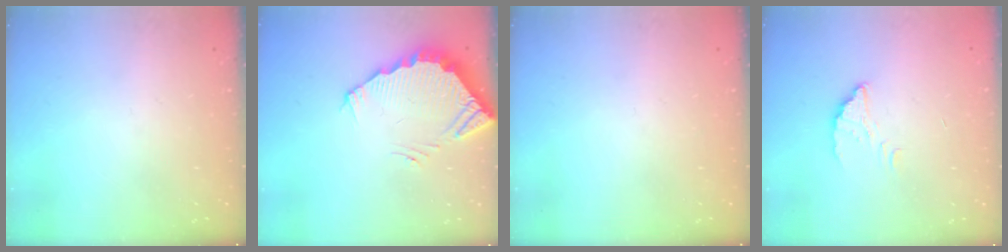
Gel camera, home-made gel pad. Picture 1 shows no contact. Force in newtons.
{"total": 3.8, "press": 3.8, "slide": 0.3}
{"total": 0.0}
{"total": 2.6, "press": 2.5, "slide": 0.3}